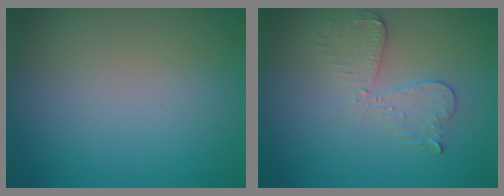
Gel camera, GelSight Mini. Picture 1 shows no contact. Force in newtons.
{"total": 3.0, "press": 2.7, "slide": 1.2}